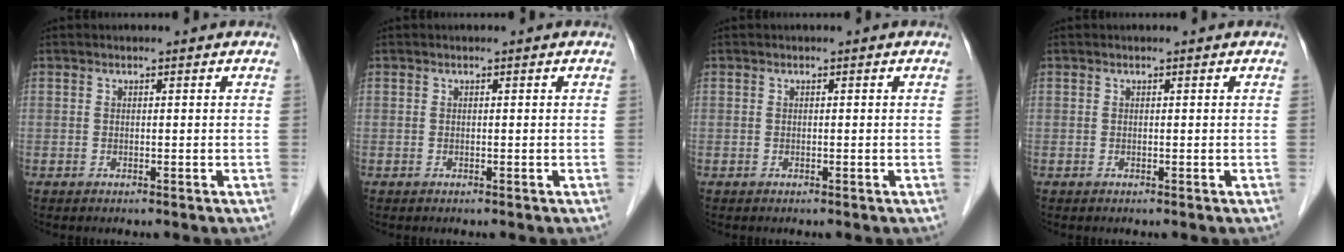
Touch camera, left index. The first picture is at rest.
{"total": 0.0}
{"total": 0.0}
{"total": 0.0}